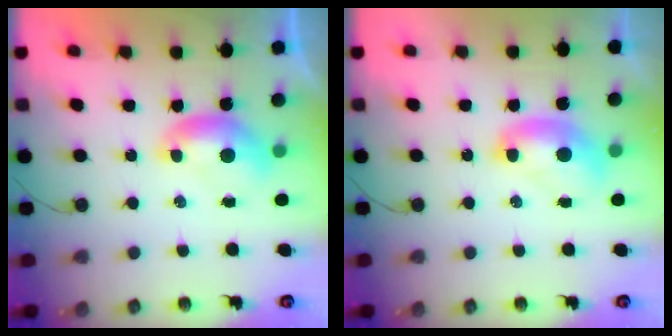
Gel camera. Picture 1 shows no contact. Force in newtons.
{"total": 2.1, "press": 2.1, "slide": 0.2}